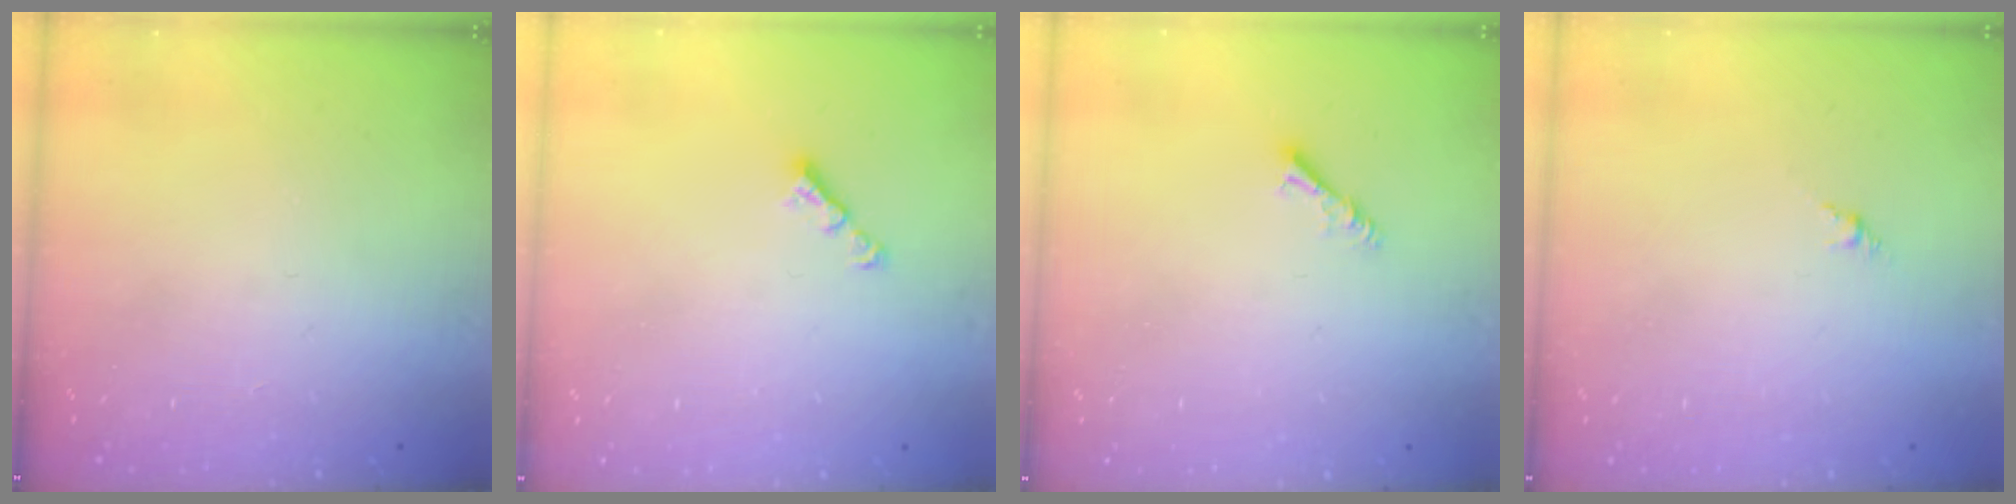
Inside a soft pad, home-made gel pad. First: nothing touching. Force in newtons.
{"total": 2.9, "press": 2.9, "slide": 0.3}
{"total": 3.0, "press": 2.9, "slide": 0.6}
{"total": 1.5, "press": 1.4, "slide": 0.6}